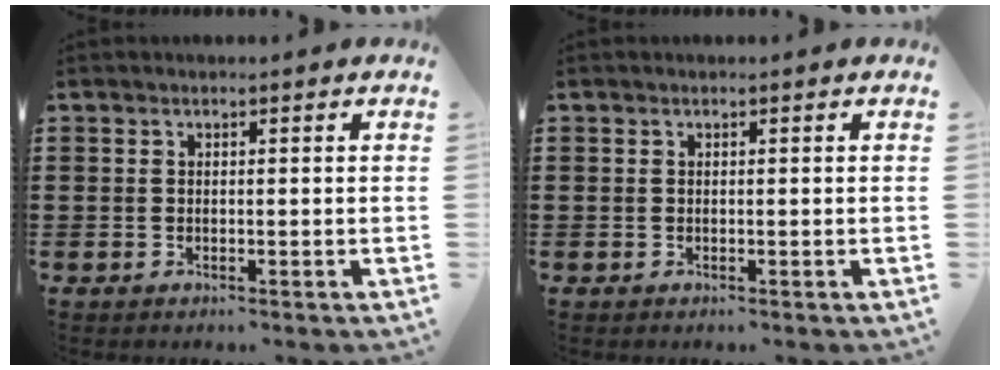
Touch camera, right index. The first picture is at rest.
{"total": 0.0}